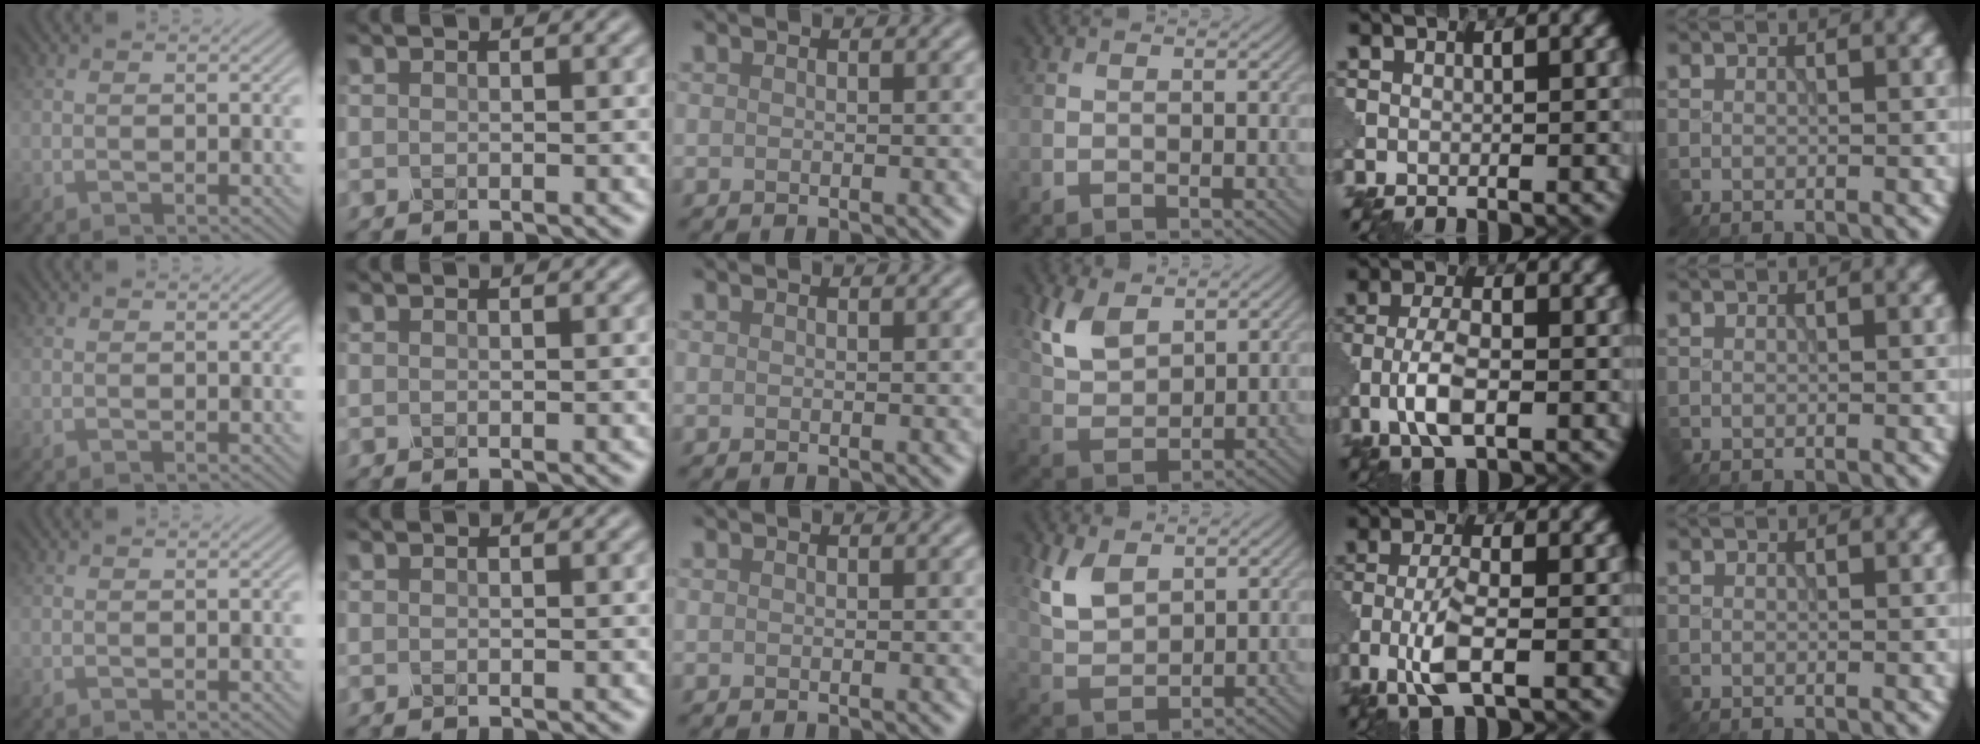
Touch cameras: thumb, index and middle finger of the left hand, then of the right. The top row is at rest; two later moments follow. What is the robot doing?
{"motion": "squeeze", "object": "clothespin"}